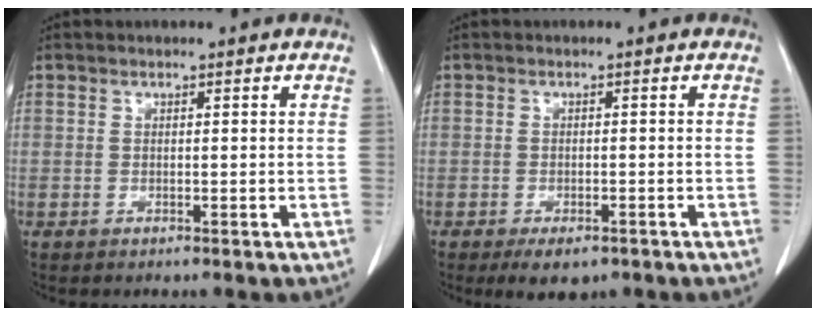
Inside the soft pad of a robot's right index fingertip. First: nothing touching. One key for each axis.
{"total": 4.2, "fx": -2.9, "fy": 2.0, "fz": 2.4, "tx": -0.035, "ty": -0.005, "tz": -0.036}